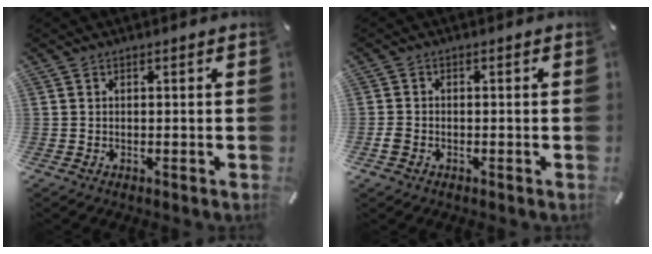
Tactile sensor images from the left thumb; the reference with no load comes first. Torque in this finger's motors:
{"motor_torque": [-0.10, -0.05, -0.07, -0.14, 0.05]}